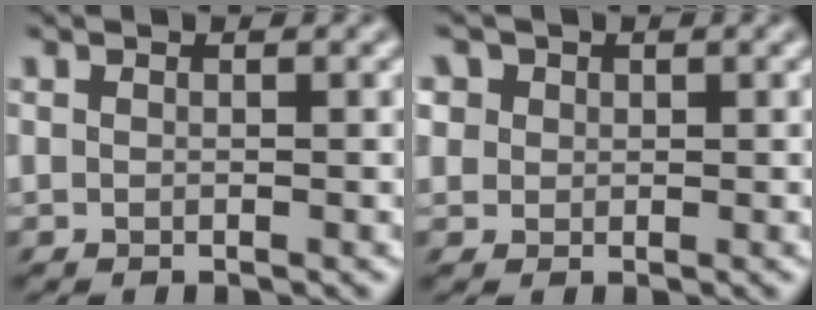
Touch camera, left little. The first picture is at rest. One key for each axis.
{"total": 3.3, "fx": 0.9, "fy": 2.8, "fz": 1.4, "tx": -0.052, "ty": 0.021, "tz": 0.017}